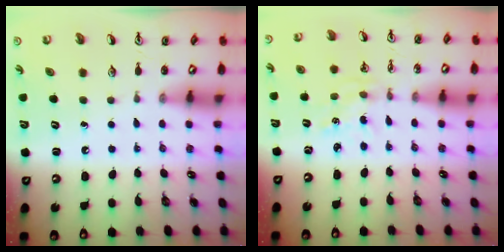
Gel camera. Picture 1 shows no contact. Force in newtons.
{"total": 0.6, "press": 0.6, "slide": 0.1}